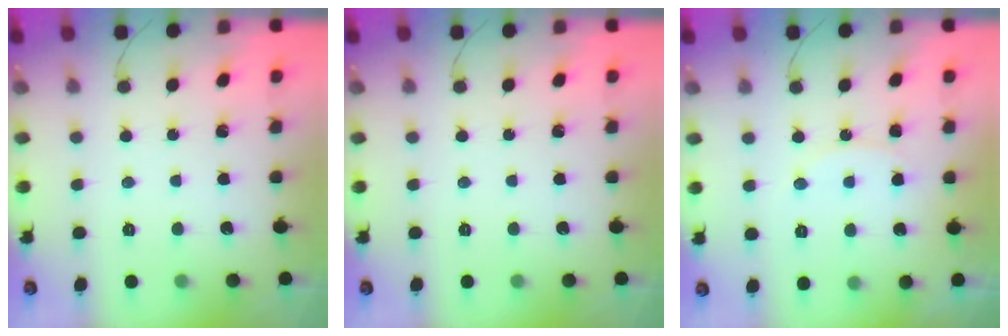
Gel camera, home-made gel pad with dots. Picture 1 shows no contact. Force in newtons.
{"total": 0.0}
{"total": 7.4, "press": 7.2, "slide": 1.7}